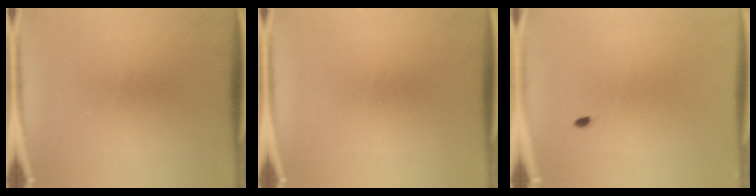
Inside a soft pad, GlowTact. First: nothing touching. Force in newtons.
{"total": 0.0}
{"total": 0.5}